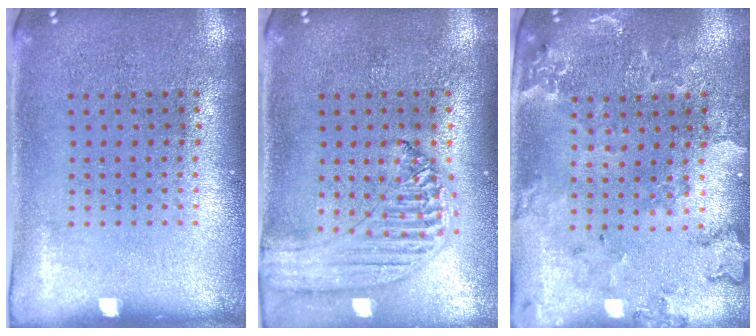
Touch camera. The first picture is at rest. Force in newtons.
{"total": 1.3, "press": 1.3, "slide": 0.1}
{"total": 0.5, "press": 0.5, "slide": 0.2}